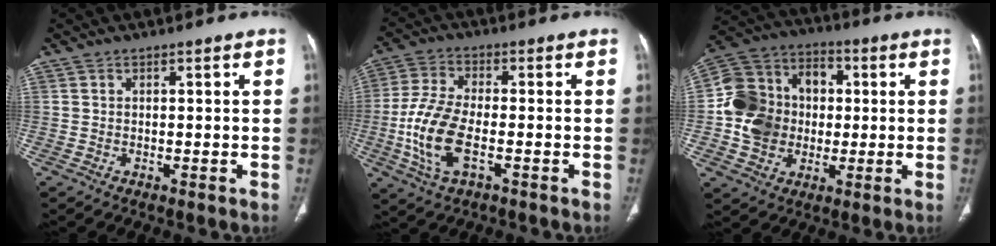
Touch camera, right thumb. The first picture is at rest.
{"total": 11.9, "force": [-3.1, 5.4, 10.1], "torque": [-0.227, 0.008, -0.060]}
{"total": 16.9, "force": [-0.5, 14.2, 9.2], "torque": [-0.148, 0.031, -0.010]}